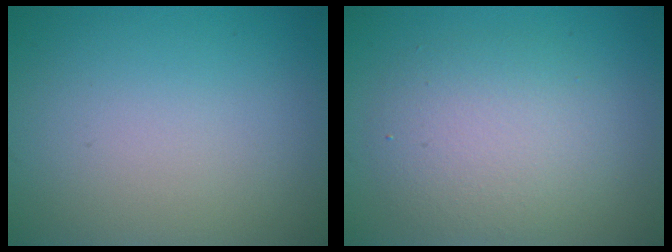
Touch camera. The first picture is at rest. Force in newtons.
{"total": 4.6, "press": 4.6, "slide": 0.2}